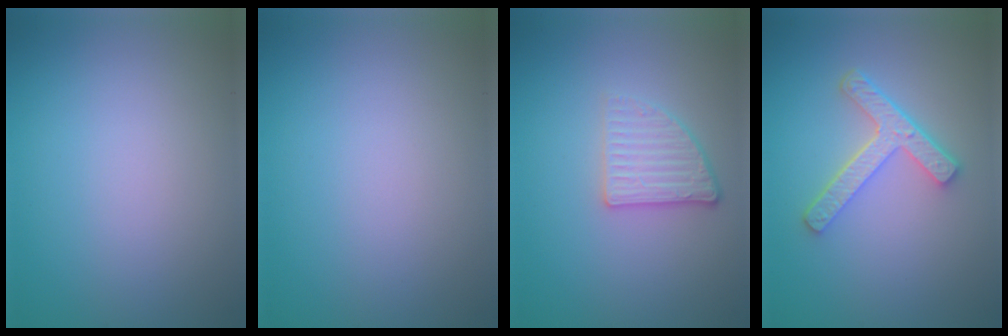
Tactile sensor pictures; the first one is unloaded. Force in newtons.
{"total": 0.0}
{"total": 2.8, "press": 2.3, "slide": 1.6}
{"total": 4.2, "press": 3.2, "slide": 2.8}